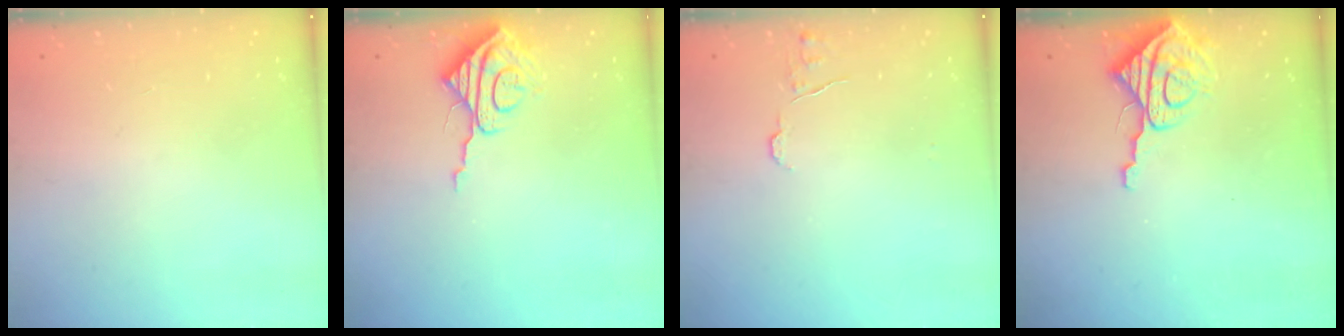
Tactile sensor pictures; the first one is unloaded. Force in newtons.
{"total": 7.9, "press": 7.9, "slide": 0.5}
{"total": 4.5, "press": 4.5, "slide": 0.4}
{"total": 8.1, "press": 8.1, "slide": 0.6}